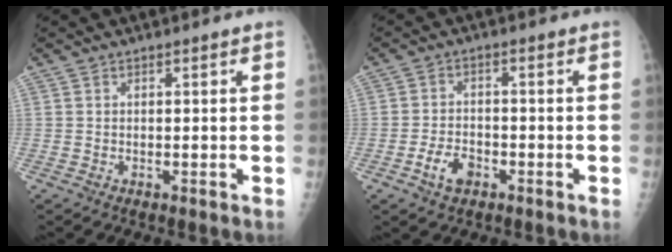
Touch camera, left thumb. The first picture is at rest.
{"total": 4.8, "force": [-2.4, 3.1, 2.9], "torque": [-0.044, 0.016, -0.042]}